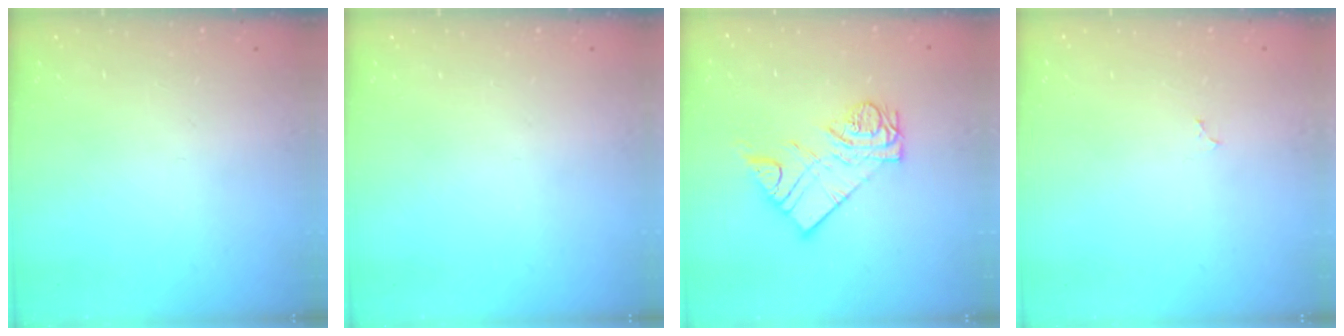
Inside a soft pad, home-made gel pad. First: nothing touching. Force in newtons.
{"total": 0.0}
{"total": 11.0, "press": 11.0, "slide": 1.1}
{"total": 2.3, "press": 2.3, "slide": 0.2}